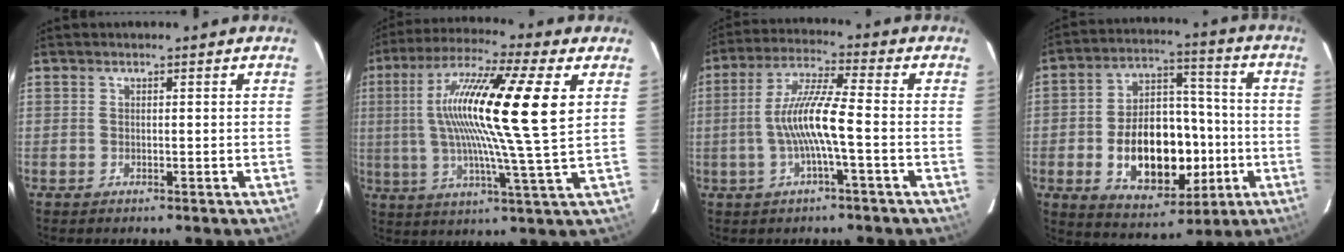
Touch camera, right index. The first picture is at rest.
{"total": 19.7, "force": [4.5, 0.4, 19.2], "torque": [-0.338, 0.013, 0.066]}
{"total": 10.9, "force": [-1.9, -0.3, 10.7], "torque": [-0.214, 0.007, -0.037]}
{"total": 18.5, "force": [-4.2, 11.6, 13.8], "torque": [-0.259, 0.026, -0.043]}